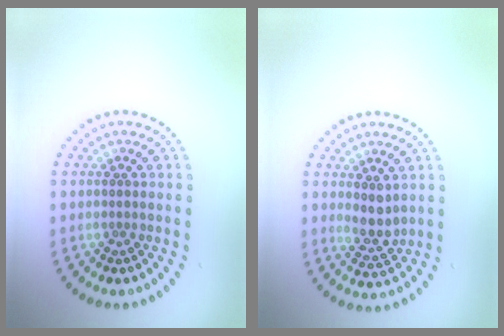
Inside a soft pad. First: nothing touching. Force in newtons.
{"total": 2.3, "press": 2.0, "slide": 1.2}